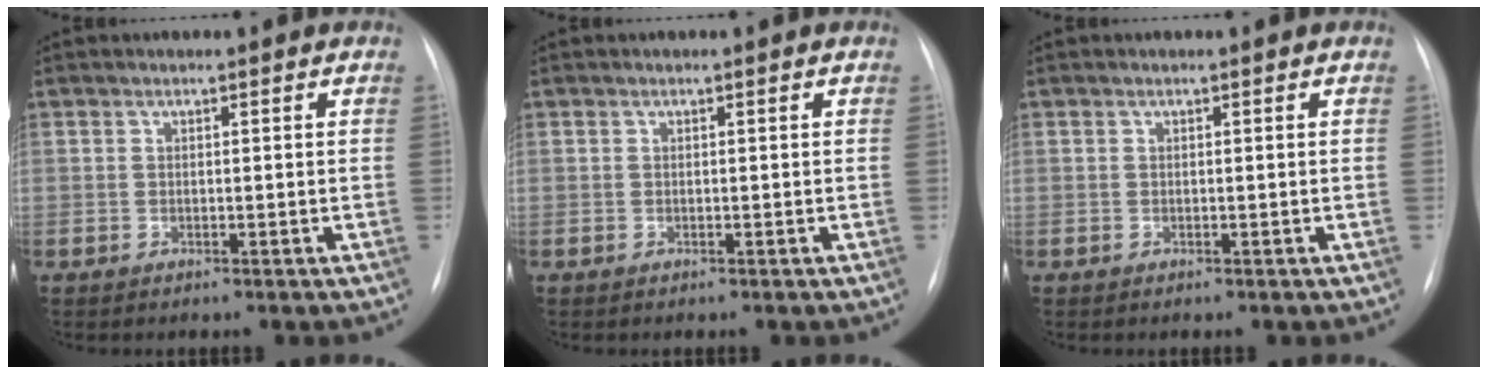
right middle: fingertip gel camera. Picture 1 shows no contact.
{"total": 0.0}
{"total": 0.0}